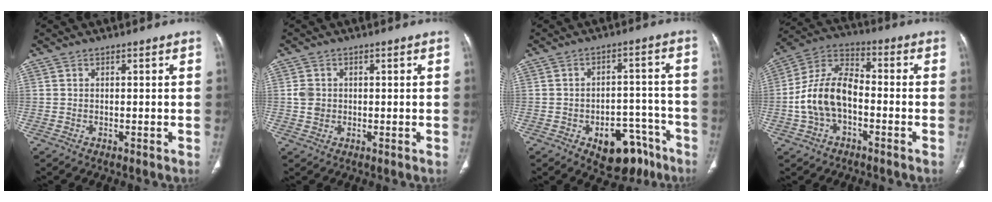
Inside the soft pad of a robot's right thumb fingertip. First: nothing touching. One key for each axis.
{"total": 2.7, "fx": 0.1, "fy": 2.4, "fz": 1.3, "tx": -0.014, "ty": 0.005, "tz": 0.003}
{"total": 12.4, "fx": -7.3, "fy": 7.4, "fz": 6.8, "tx": -0.048, "ty": 0.059, "tz": -0.094}
{"total": 12.6, "fx": -2.6, "fy": 7.6, "fz": 9.7, "tx": -0.186, "ty": 0.042, "tz": -0.057}